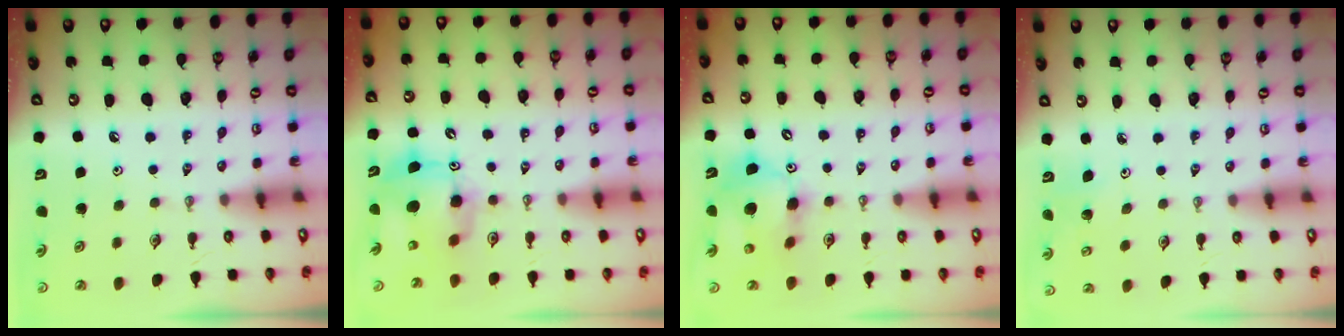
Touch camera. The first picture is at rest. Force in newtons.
{"total": 9.1, "press": 9.1, "slide": 0.7}
{"total": 12.0, "press": 11.8, "slide": 2.6}
{"total": 3.4, "press": 3.4, "slide": 0.3}